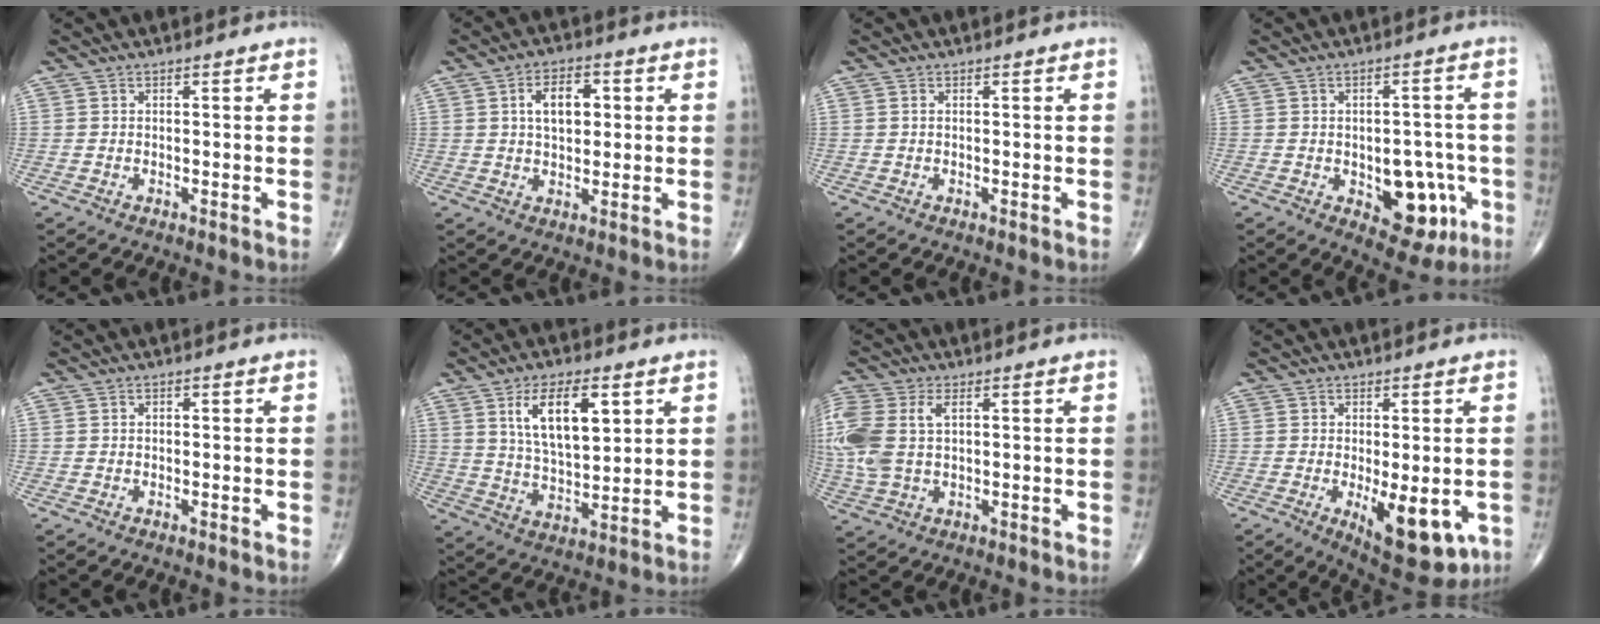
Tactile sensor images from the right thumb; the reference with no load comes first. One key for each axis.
{"total": 7.3, "fx": 1.6, "fy": 4.1, "fz": 5.8, "tx": -0.083, "ty": 0.002, "tz": 0.026}
{"total": 0.0}
{"total": 11.4, "fx": -3.4, "fy": 6.6, "fz": 8.6, "tx": -0.063, "ty": 0.016, "tz": -0.032}
{"total": 0.0}
{"total": 12.4, "fx": 4.9, "fy": 5.2, "fz": 10.2, "tx": -0.167, "ty": -0.021, "tz": 0.096}
{"total": 11.7, "fx": 2.3, "fy": 6.7, "fz": 9.2, "tx": -0.256, "ty": 0.016, "tz": 0.050}
{"total": 11.7, "fx": -3.3, "fy": 4.9, "fz": 10.1, "tx": -0.125, "ty": -0.019, "tz": -0.034}